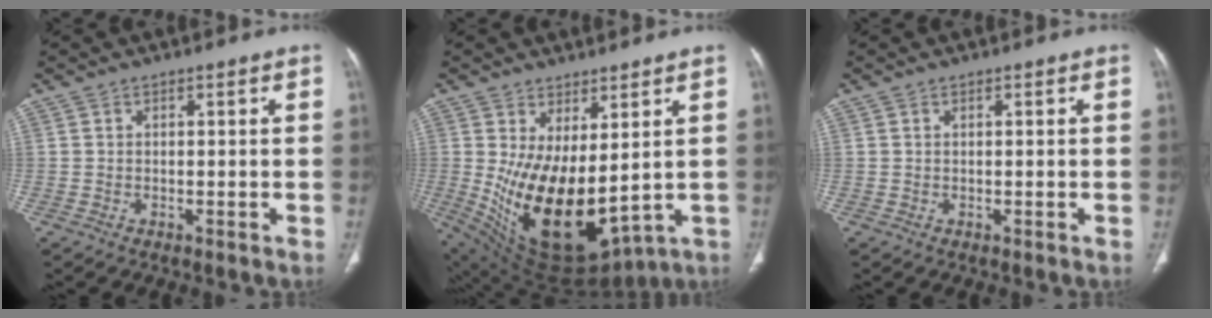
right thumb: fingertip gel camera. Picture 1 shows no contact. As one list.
[{"total": 18.3, "force": [1.2, 9.4, 15.7], "torque": [-0.261, -0.040, 0.062]}, {"total": 0.0}]